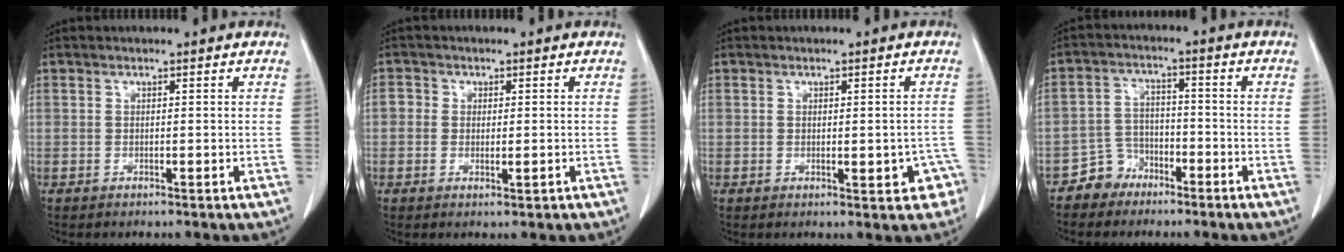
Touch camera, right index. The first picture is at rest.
{"total": 2.9, "force": [-0.5, 2.1, 2.0], "torque": [-0.027, 0.002, -0.007]}
{"total": 4.5, "force": [-1.5, 1.8, 3.8], "torque": [-0.036, 0.007, -0.012]}
{"total": 4.9, "force": [-3.5, 3.4, 0.1], "torque": [0.006, 0.013, -0.066]}